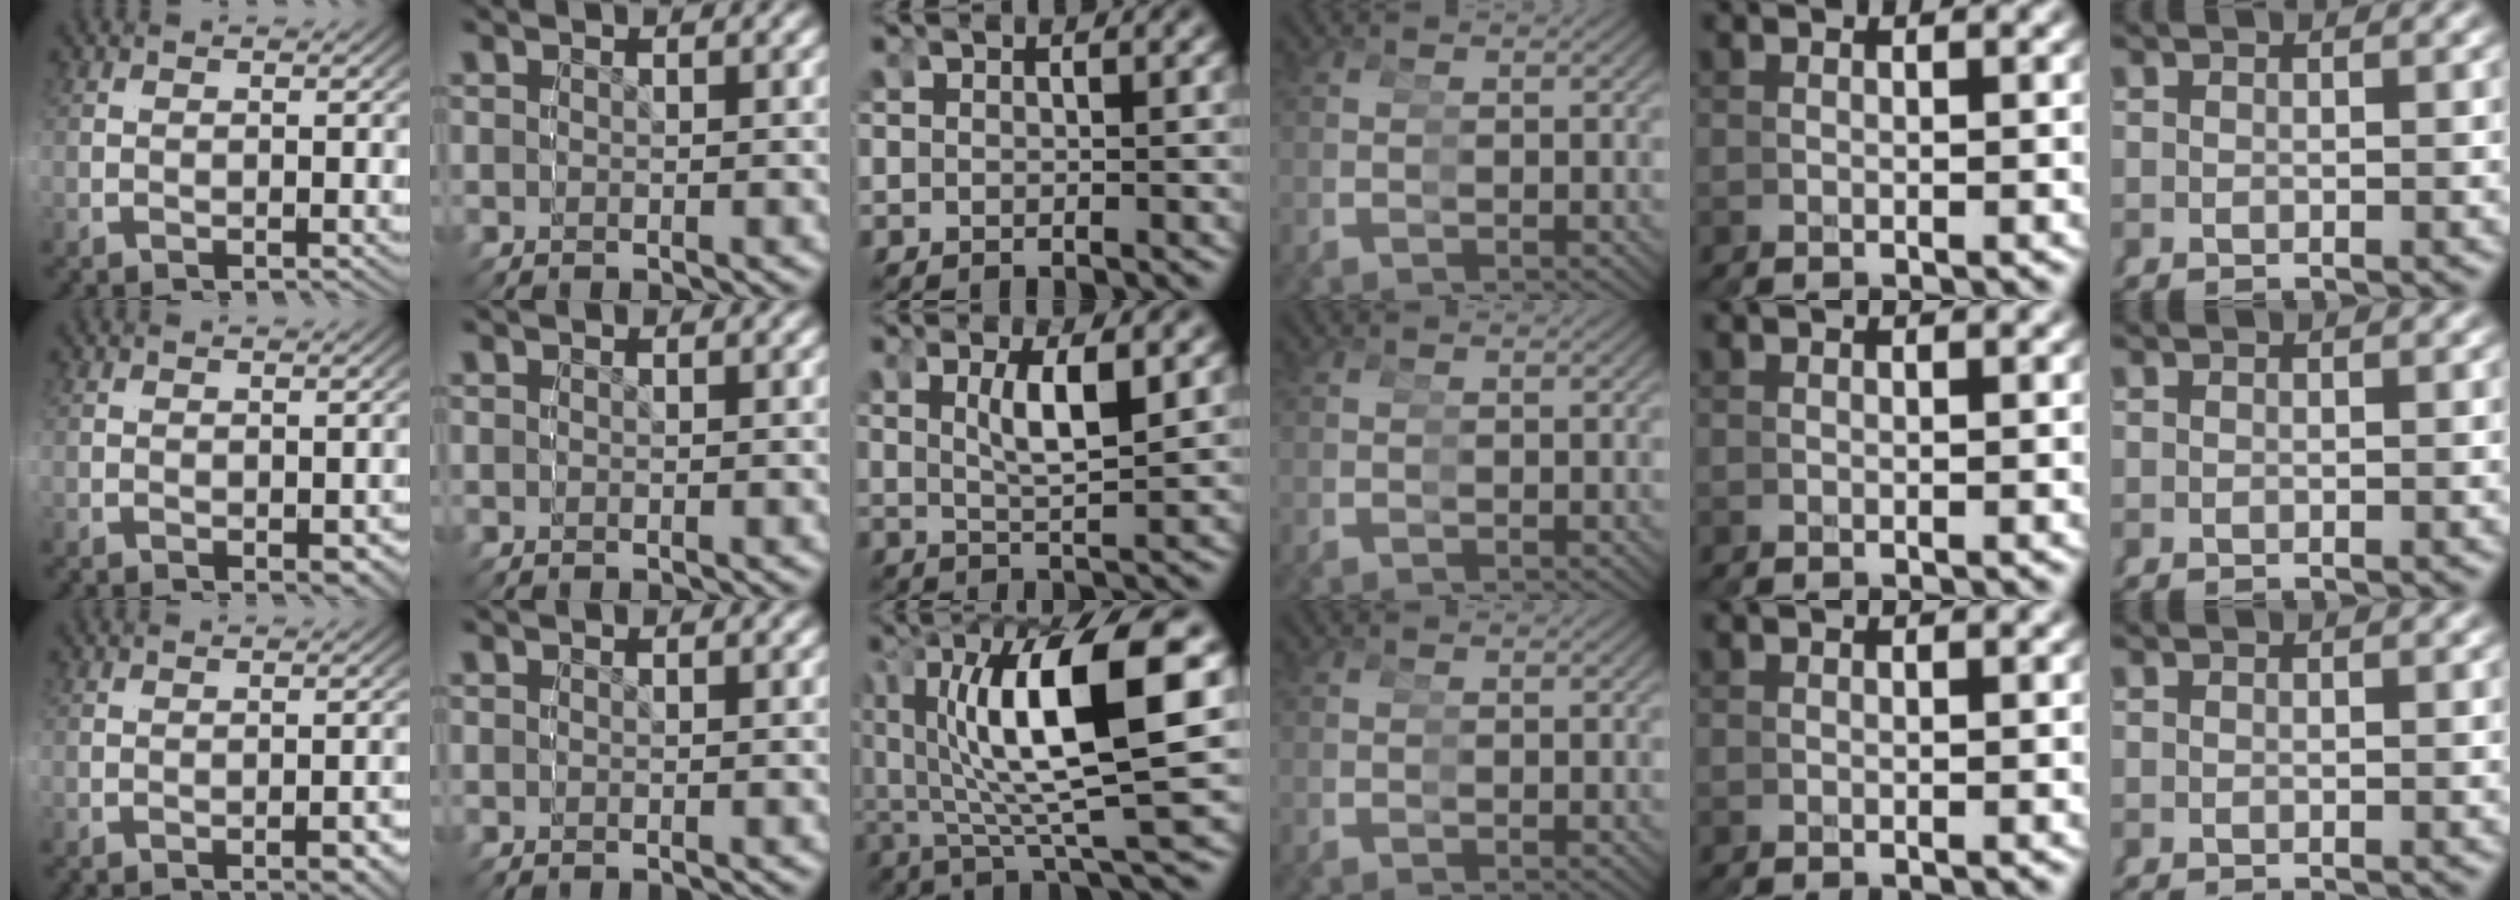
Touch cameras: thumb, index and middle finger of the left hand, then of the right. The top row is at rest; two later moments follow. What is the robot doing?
{"motion": "grasp_and_lifting", "object": "cubes"}